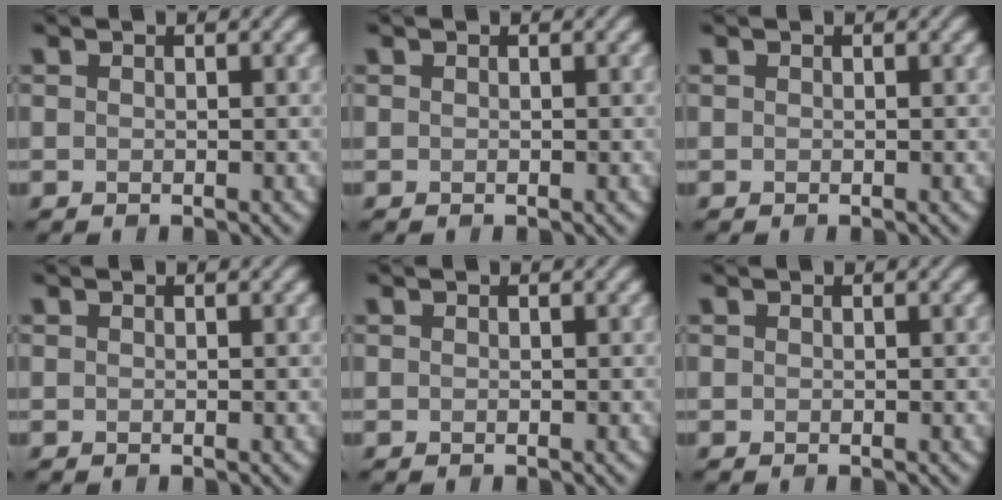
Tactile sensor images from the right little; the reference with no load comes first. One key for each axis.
{"total": 0.0}
{"total": 0.0}
{"total": 0.0}
{"total": 0.0}
{"total": 0.0}